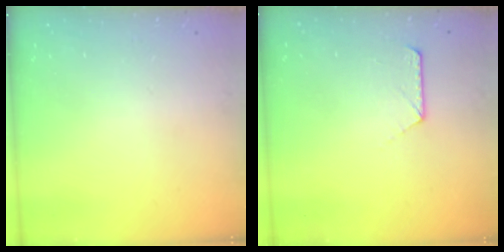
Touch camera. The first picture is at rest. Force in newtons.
{"total": 7.0, "press": 7.0, "slide": 0.7}